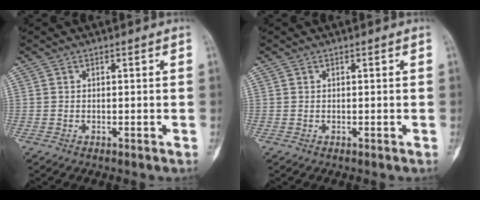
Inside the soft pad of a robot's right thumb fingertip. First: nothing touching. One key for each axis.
{"total": 0.0}